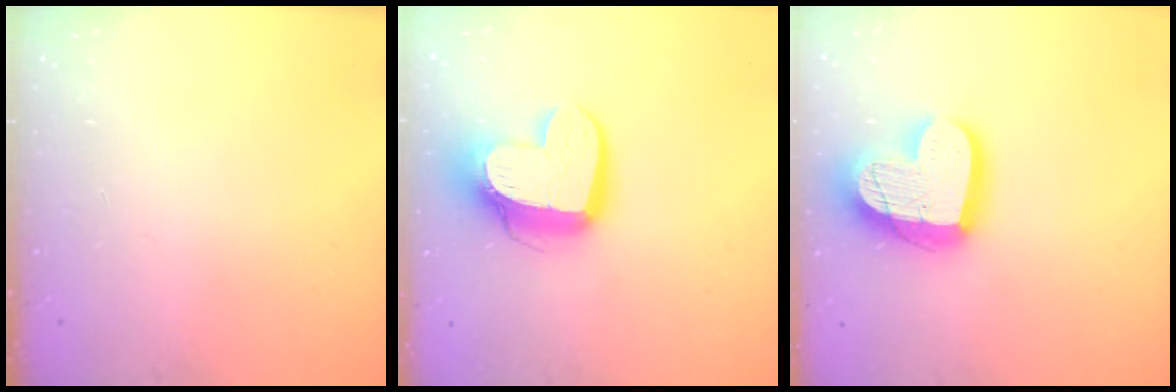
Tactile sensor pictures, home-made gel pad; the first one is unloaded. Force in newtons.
{"total": 14.0, "press": 13.9, "slide": 1.3}
{"total": 19.1, "press": 19.0, "slide": 2.0}